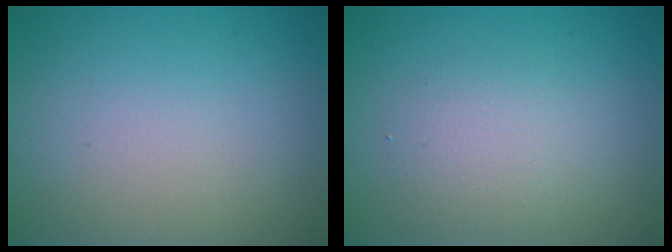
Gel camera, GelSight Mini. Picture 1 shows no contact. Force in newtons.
{"total": 2.5, "press": 2.5, "slide": 0.1}